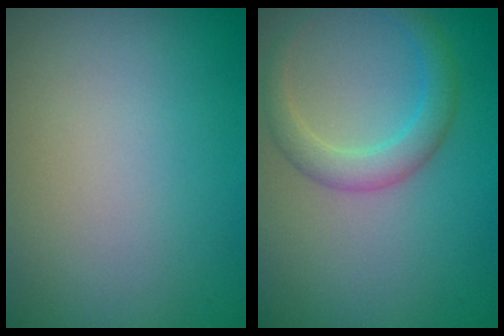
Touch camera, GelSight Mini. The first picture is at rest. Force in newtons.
{"total": 3.0, "press": 3.0, "slide": 0.1}